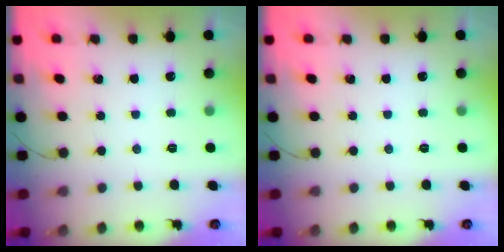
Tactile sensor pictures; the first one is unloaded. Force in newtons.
{"total": 0.0}